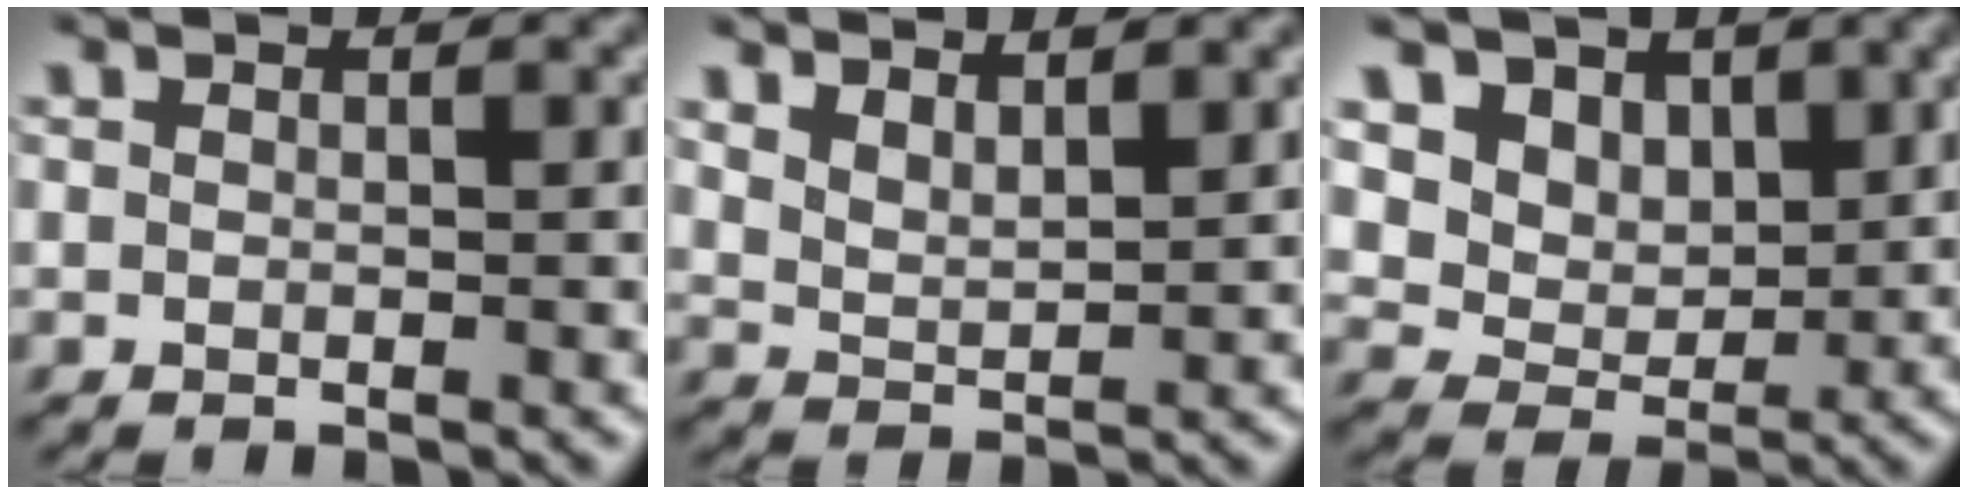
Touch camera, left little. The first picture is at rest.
{"total": 2.9, "force": [2.4, 0.9, 1.5], "torque": [-0.030, 0.004, 0.049]}
{"total": 6.2, "force": [3.2, 4.4, 2.9], "torque": [-0.082, -0.018, 0.070]}